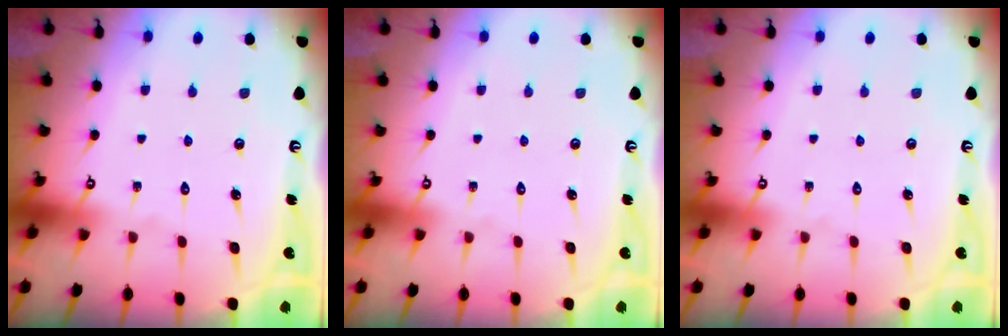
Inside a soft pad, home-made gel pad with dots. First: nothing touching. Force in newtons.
{"total": 0.0}
{"total": 0.0}